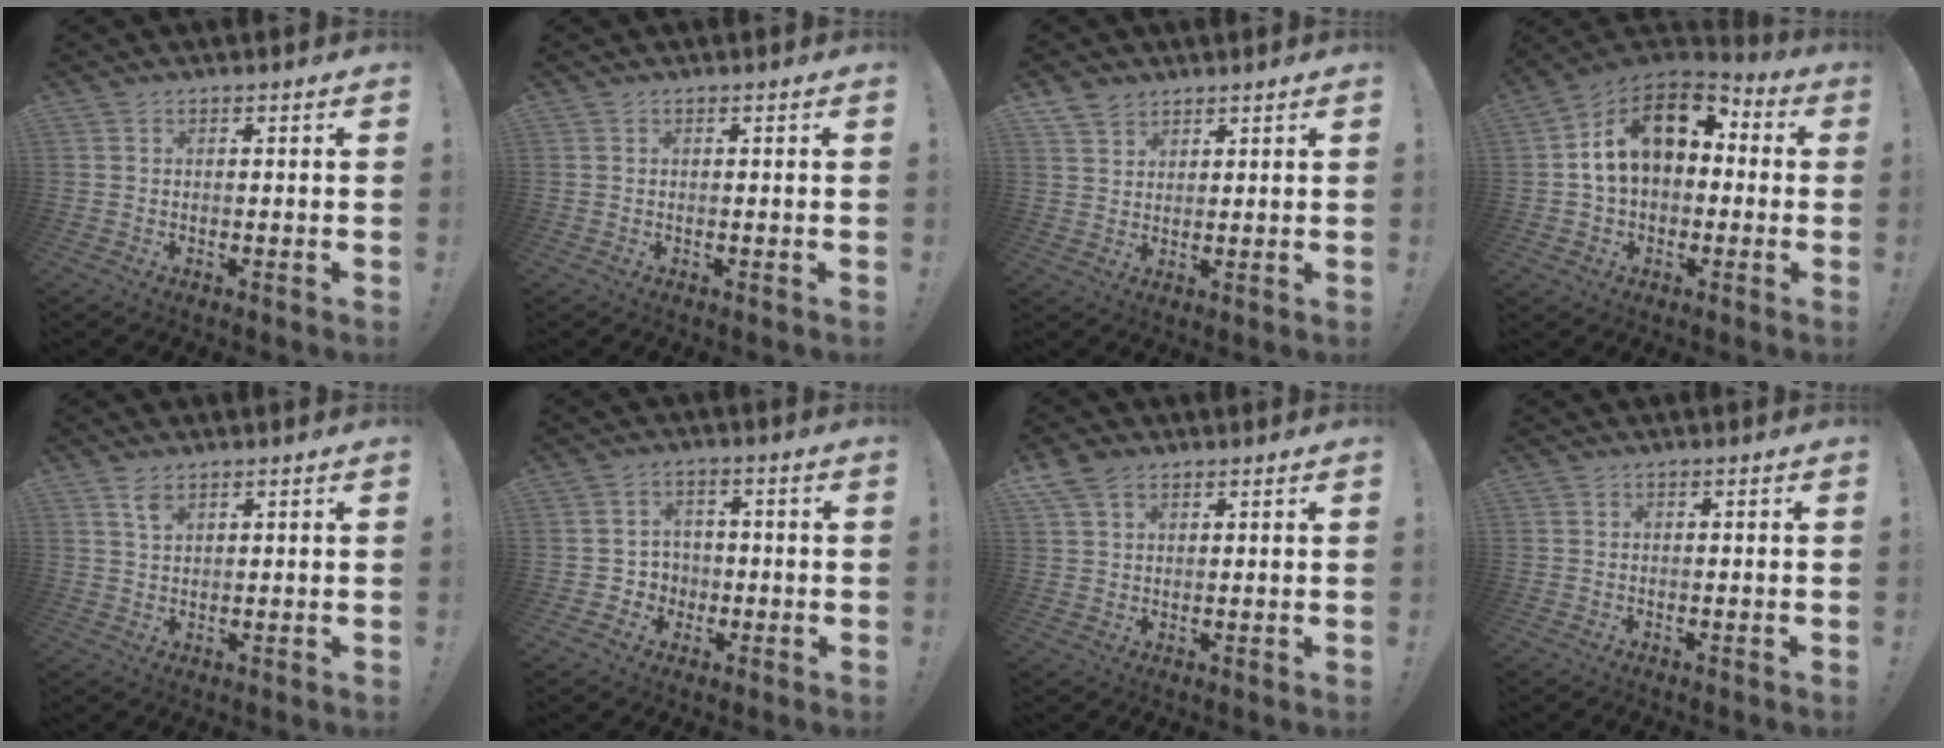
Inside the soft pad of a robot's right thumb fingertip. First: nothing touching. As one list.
[{"total": 0.0}, {"total": 4.4, "force": [3.5, 2.5, 1.0], "torque": [-0.024, -0.018, 0.069]}, {"total": 16.7, "force": [5.0, 10.7, 11.8], "torque": [-0.173, -0.004, 0.090]}, {"total": 3.5, "force": [2.3, 1.6, 2.0], "torque": [-0.030, -0.014, 0.041]}, {"total": 4.7, "force": [-0.3, 4.7, 0.6], "torque": [-0.021, 0.002, -0.004]}, {"total": 6.3, "force": [3.5, 4.0, 3.3], "torque": [-0.060, -0.004, 0.070]}, {"total": 0.0}]